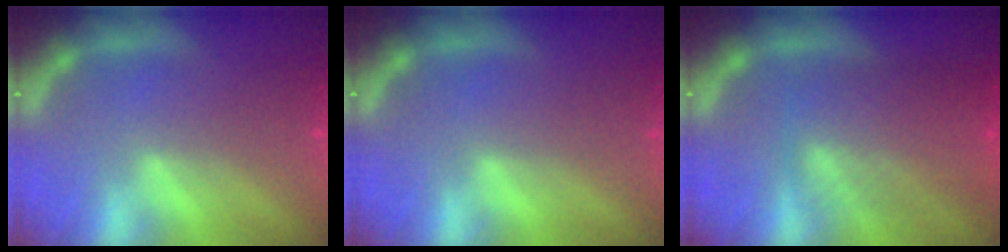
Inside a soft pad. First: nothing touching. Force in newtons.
{"total": 0.0}
{"total": 7.6}